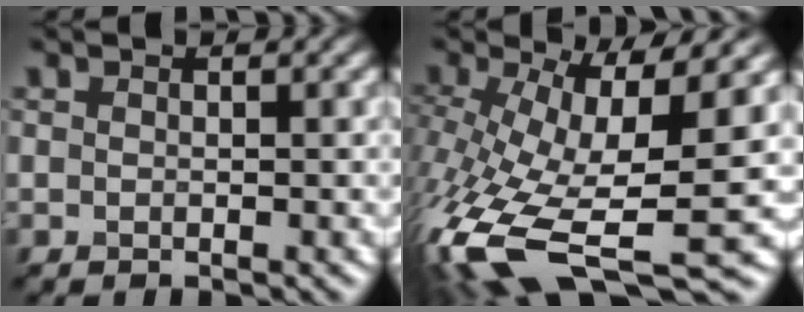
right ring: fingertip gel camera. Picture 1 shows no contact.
{"total": 14.9, "force": [-4.0, 5.5, 13.3], "torque": [-0.281, -0.019, -0.069]}